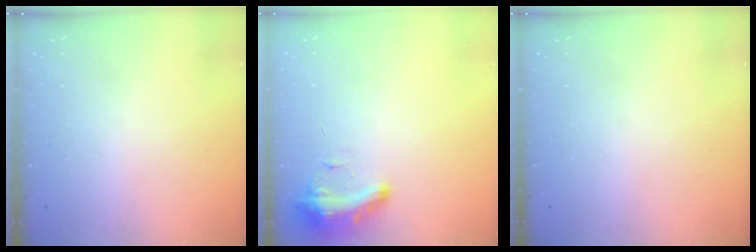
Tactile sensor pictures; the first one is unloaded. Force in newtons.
{"total": 9.1, "press": 9.1, "slide": 1.0}
{"total": 0.0}